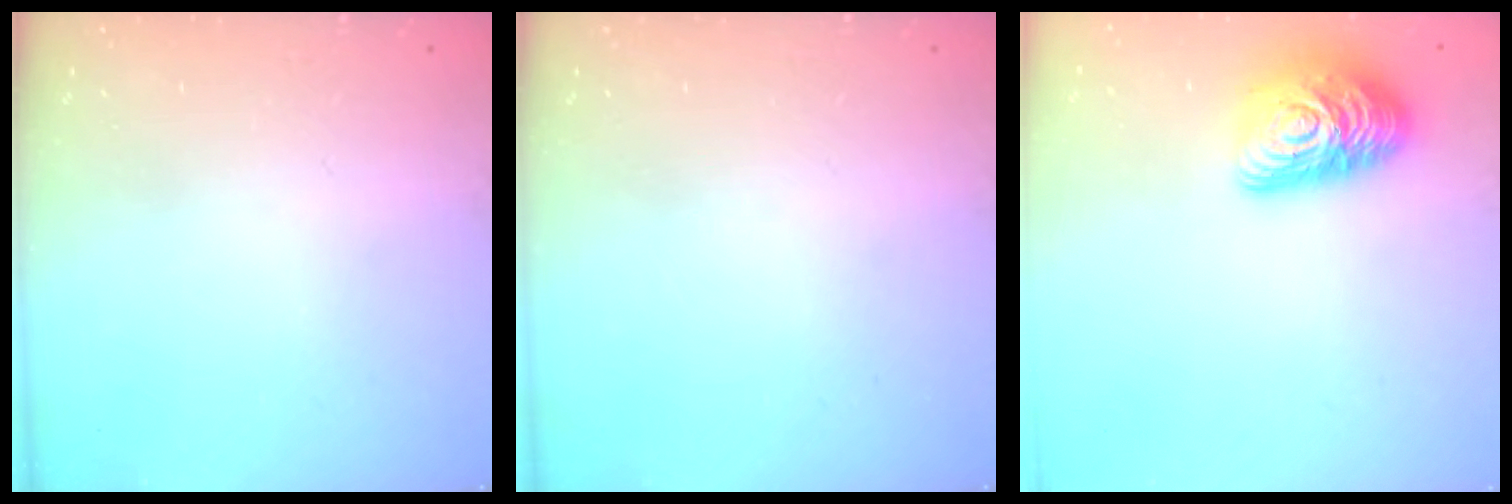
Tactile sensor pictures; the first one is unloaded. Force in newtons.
{"total": 0.0}
{"total": 13.9, "press": 13.9, "slide": 0.7}